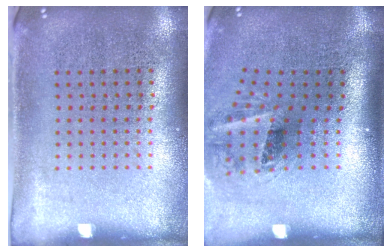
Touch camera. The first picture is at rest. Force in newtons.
{"total": 1.6, "press": 1.2, "slide": 1.0}